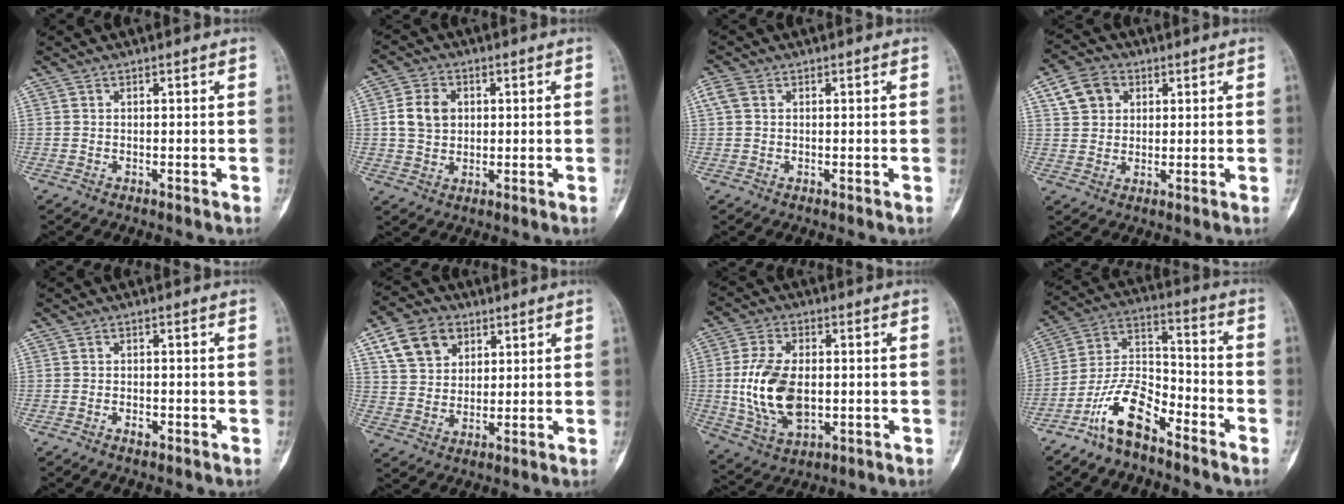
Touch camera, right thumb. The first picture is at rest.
{"total": 6.7, "force": [1.1, 5.4, 3.9], "torque": [-0.057, 0.002, 0.020]}
{"total": 2.6, "force": [1.0, 1.8, 1.6], "torque": [-0.040, 0.011, 0.020]}
{"total": 7.3, "force": [3.0, 5.7, 3.4], "torque": [-0.035, -0.001, 0.053]}
{"total": 1.6, "force": [-0.9, 0.9, 1.0], "torque": [-0.016, 0.007, -0.015]}
{"total": 10.7, "force": [5.0, 7.8, 5.3], "torque": [-0.066, -0.010, 0.094]}
{"total": 14.2, "force": [-0.5, 8.5, 11.4], "torque": [-0.217, -0.005, 0.000]}
{"total": 11.8, "force": [-8.1, 4.7, 7.2], "torque": [-0.137, 0.074, -0.161]}